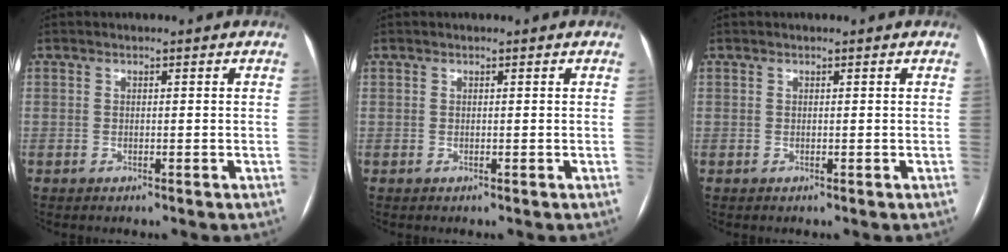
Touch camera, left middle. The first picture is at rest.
{"total": 0.0}
{"total": 0.0}